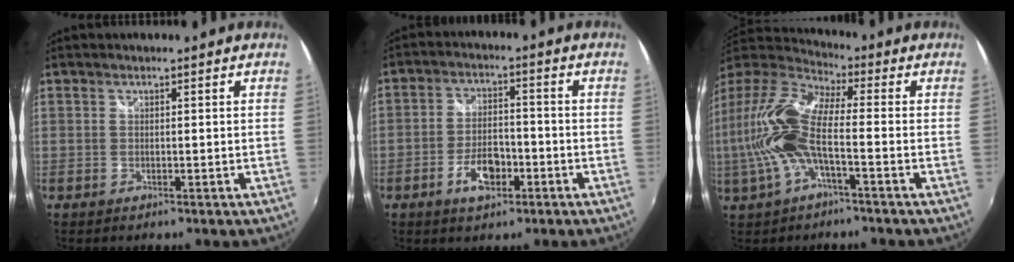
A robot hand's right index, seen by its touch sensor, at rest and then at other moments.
{"total": 7.0, "force": [-3.5, 3.5, 5.0], "torque": [-0.102, 0.002, -0.057]}
{"total": 14.7, "force": [-2.1, 4.8, 13.8], "torque": [-0.280, 0.002, -0.043]}